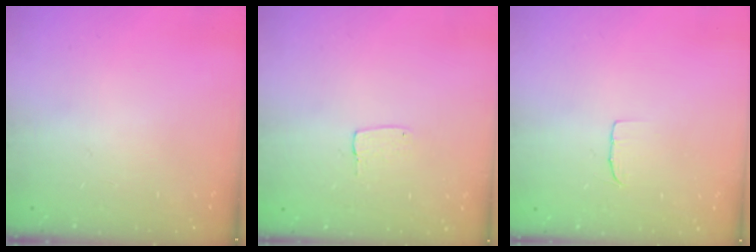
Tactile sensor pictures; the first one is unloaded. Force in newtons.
{"total": 3.2, "press": 3.2, "slide": 0.2}
{"total": 4.4, "press": 4.3, "slide": 0.4}